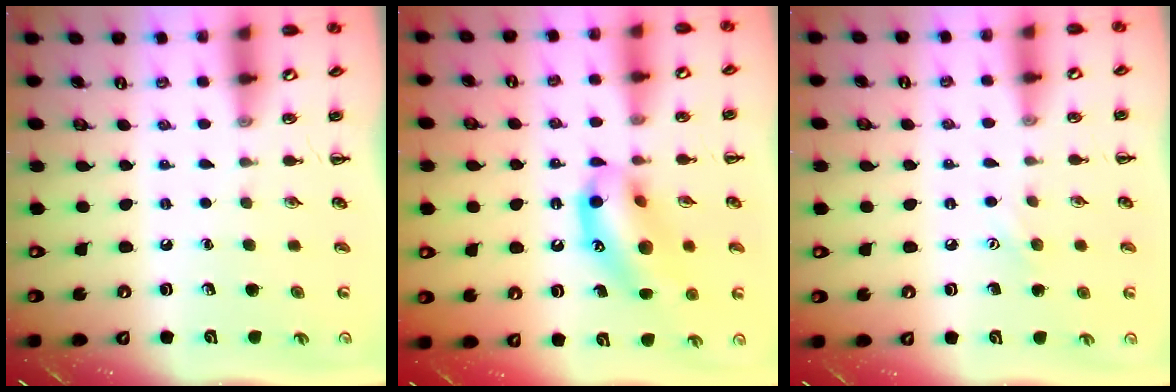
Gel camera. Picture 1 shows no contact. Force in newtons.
{"total": 15.4, "press": 15.1, "slide": 2.6}
{"total": 5.4, "press": 5.3, "slide": 1.3}